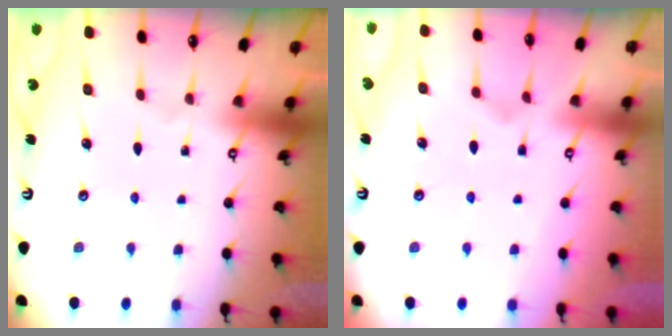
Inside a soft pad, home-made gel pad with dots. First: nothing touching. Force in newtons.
{"total": 1.3, "press": 0.7, "slide": 1.1}